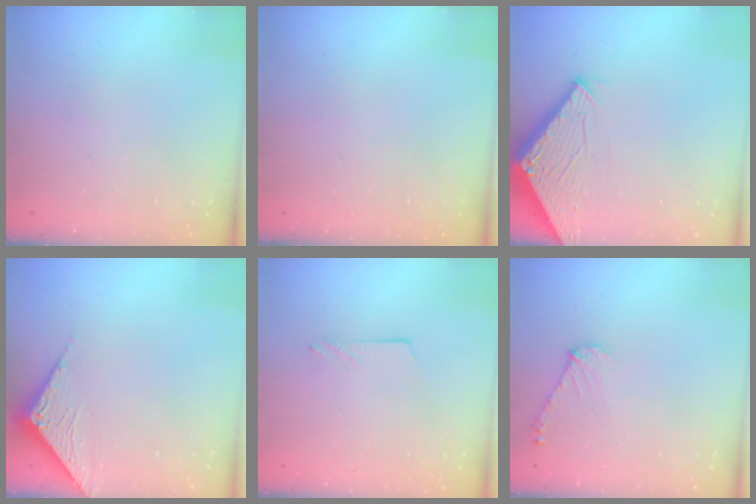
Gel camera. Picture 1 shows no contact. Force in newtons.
{"total": 0.0}
{"total": 2.9, "press": 2.9, "slide": 0.2}
{"total": 3.3, "press": 3.3, "slide": 0.3}
{"total": 3.5, "press": 3.5, "slide": 0.5}
{"total": 4.8, "press": 4.7, "slide": 0.7}